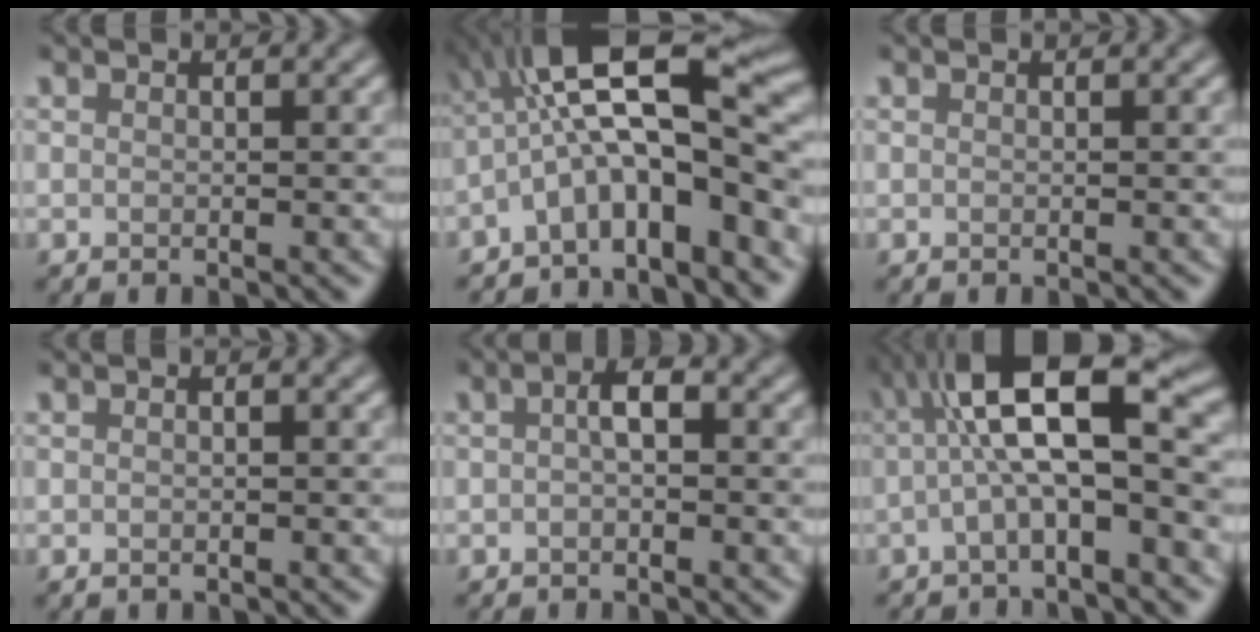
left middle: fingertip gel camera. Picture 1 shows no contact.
{"total": 10.5, "force": [-2.7, 3.2, 9.6], "torque": [-0.151, 0.030, -0.057]}
{"total": 0.0}
{"total": 0.8, "force": [-0.6, 0.2, 0.4], "torque": [-0.007, -0.003, -0.008]}
{"total": 1.7, "force": [-0.3, 0.6, 1.6], "torque": [-0.030, 0.007, -0.008]}
{"total": 7.9, "force": [-0.8, 1.9, 7.6], "torque": [-0.128, 0.032, -0.024]}